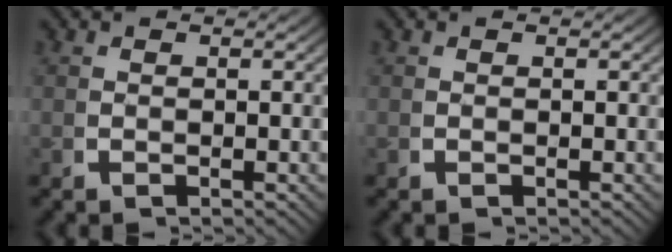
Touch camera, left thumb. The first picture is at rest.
{"total": 0.0}